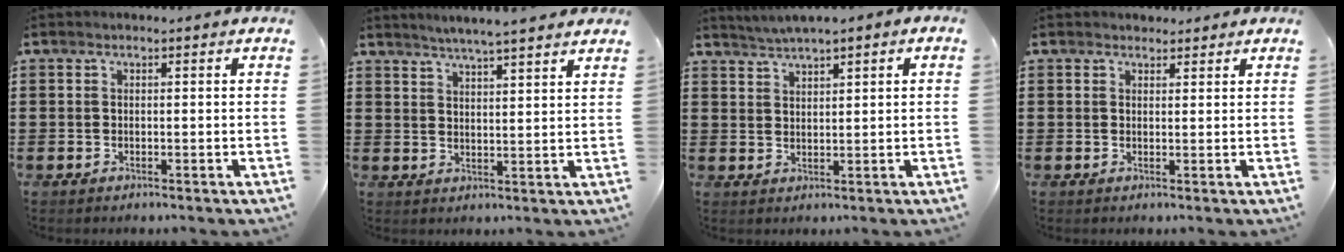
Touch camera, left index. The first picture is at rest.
{"total": 3.7, "force": [3.5, -0.7, 0.9], "torque": [-0.029, -0.014, 0.061]}
{"total": 1.5, "force": [1.5, -0.1, 0.3], "torque": [-0.010, -0.001, 0.028]}
{"total": 1.6, "force": [1.4, 0.7, 0.1], "torque": [-0.006, 0.004, 0.029]}